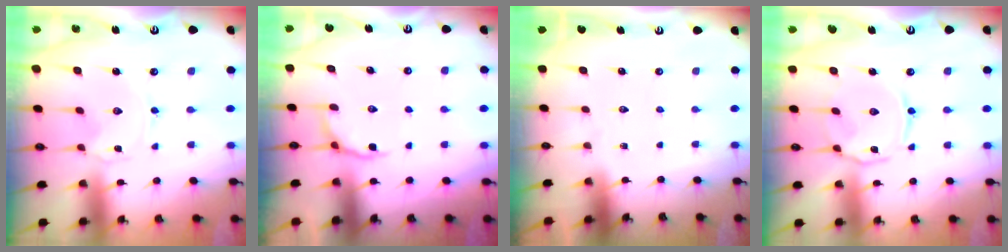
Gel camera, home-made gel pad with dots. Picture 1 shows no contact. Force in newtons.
{"total": 4.3, "press": 3.6, "slide": 2.3}
{"total": 0.0}
{"total": 4.8, "press": 4.8, "slide": 0.3}